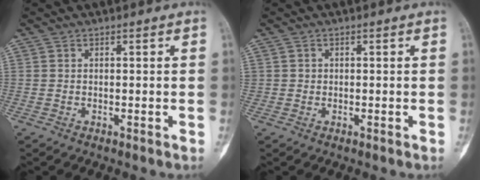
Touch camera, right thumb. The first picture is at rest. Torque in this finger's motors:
{"motor_torque": [-0.09, -0.13, 0.20, 0.07, 0.05]}